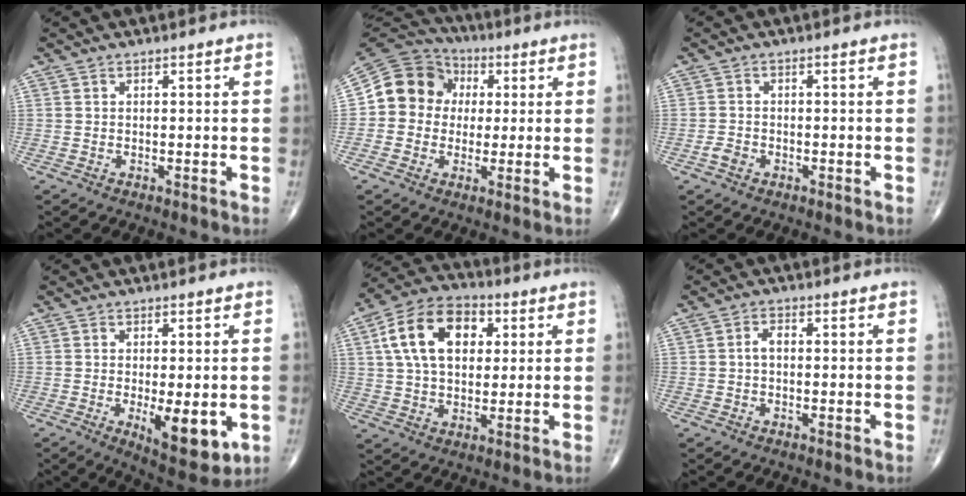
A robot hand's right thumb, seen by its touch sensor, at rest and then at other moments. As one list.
[{"total": 12.5, "force": [1.4, 11.2, 5.2], "torque": [-0.071, 0.026, 0.013]}, {"total": 2.1, "force": [-1.0, 1.5, 1.0], "torque": [-0.020, 0.006, -0.020]}, {"total": 10.2, "force": [-2.3, 3.9, 9.1], "torque": [-0.122, -0.023, -0.026]}, {"total": 15.2, "force": [3.9, 9.8, 10.9], "torque": [-0.171, 0.012, 0.062]}, {"total": 2.2, "force": [-0.1, 1.4, 1.7], "torque": [-0.028, 0.008, -0.006]}]